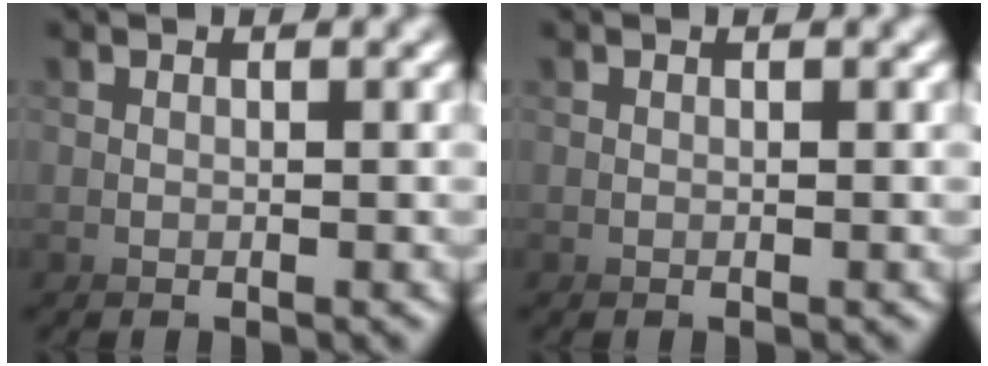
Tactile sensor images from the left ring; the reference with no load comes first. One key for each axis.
{"total": 0.0}